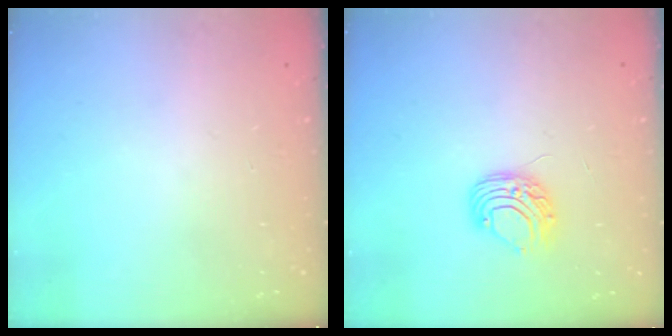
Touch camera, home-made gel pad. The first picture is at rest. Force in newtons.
{"total": 7.5, "press": 7.4, "slide": 0.7}